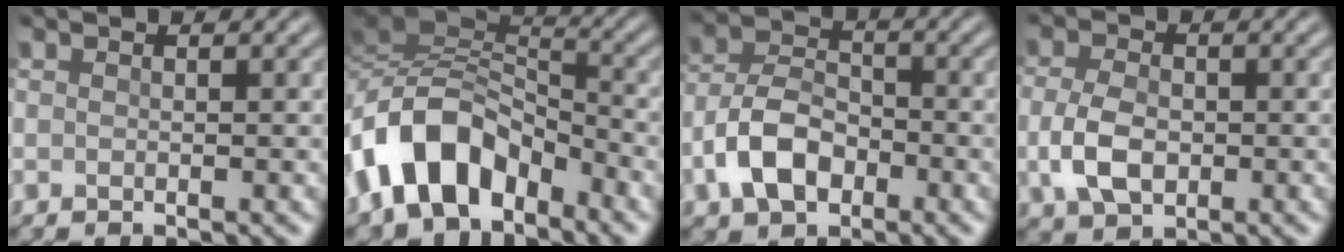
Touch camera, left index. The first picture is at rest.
{"total": 9.4, "force": [-5.0, 5.4, 5.9], "torque": [-0.102, 0.010, -0.106]}
{"total": 5.8, "force": [-2.5, 3.7, 3.7], "torque": [-0.072, 0.004, -0.055]}
{"total": 4.4, "force": [-0.7, 2.9, 3.2], "torque": [-0.071, -0.005, -0.016]}